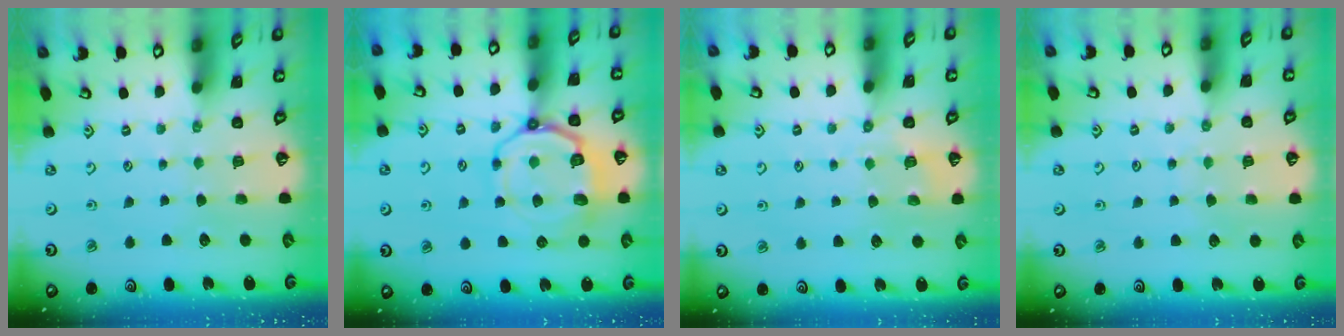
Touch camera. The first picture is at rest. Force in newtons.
{"total": 12.0, "press": 11.8, "slide": 2.3}
{"total": 3.3, "press": 3.0, "slide": 1.5}
{"total": 2.6, "press": 2.6, "slide": 0.3}